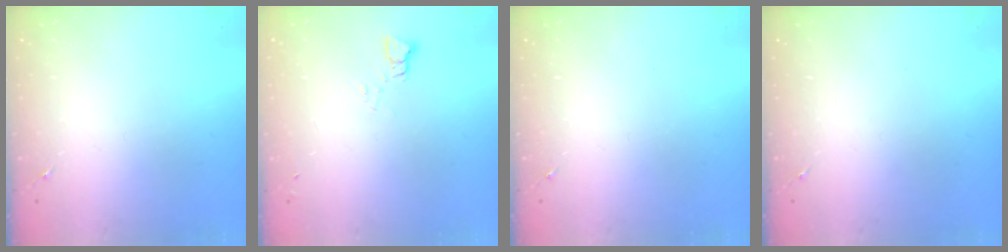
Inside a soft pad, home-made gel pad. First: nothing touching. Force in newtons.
{"total": 4.1, "press": 4.0, "slide": 0.4}
{"total": 0.0}
{"total": 0.0}